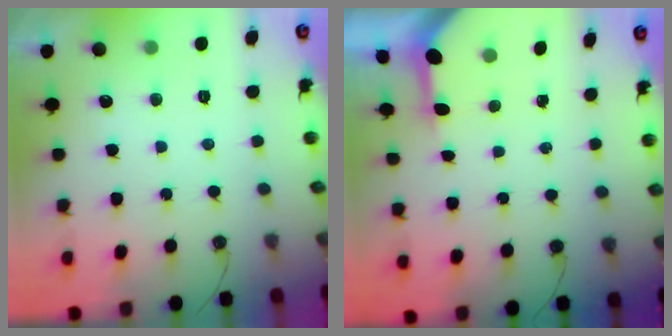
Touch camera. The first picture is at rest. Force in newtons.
{"total": 3.2, "press": 3.2, "slide": 0.2}